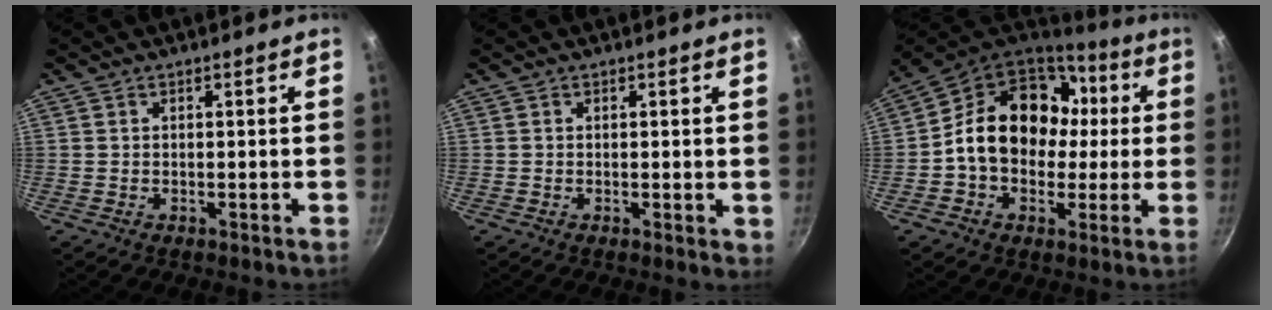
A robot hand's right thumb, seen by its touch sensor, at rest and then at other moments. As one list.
[{"total": 1.3, "force": [0.1, 0.5, 1.2], "torque": [-0.015, -0.003, 0.000]}, {"total": 20.4, "force": [1.5, 15.9, 12.7], "torque": [-0.182, 0.043, 0.018]}]